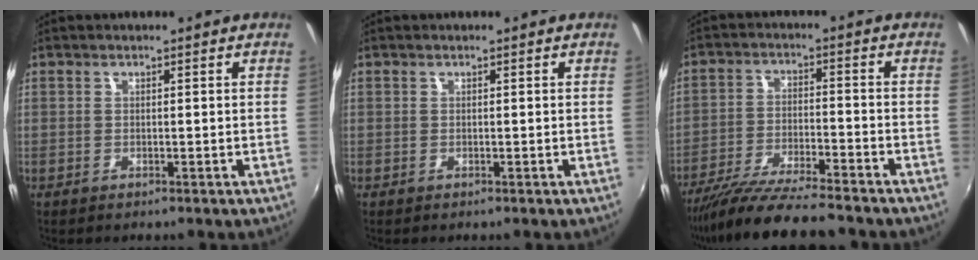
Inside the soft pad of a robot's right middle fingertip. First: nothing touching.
{"total": 0.0}
{"total": 13.4, "force": [-11.8, 0.8, 6.3], "torque": [-0.134, -0.028, -0.204]}